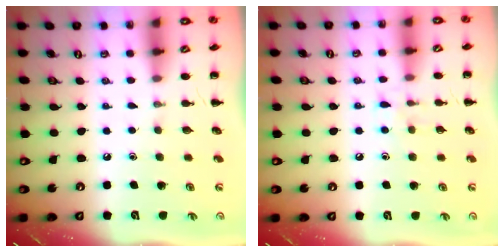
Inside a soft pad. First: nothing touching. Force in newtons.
{"total": 5.6, "press": 5.4, "slide": 1.5}